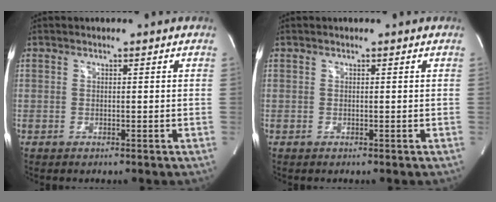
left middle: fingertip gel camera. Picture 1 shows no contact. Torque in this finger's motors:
{"motor_torque": [0.04, 0.17, 0.13, 0.00]}